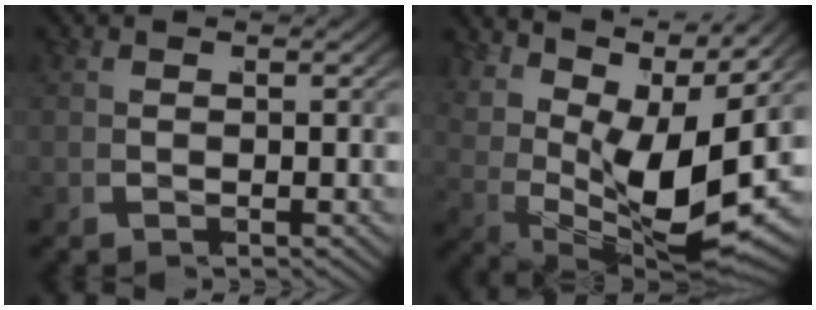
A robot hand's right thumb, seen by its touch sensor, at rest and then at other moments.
{"total": 14.2, "force": [3.4, 8.3, 11.0], "torque": [-0.199, -0.021, 0.059]}